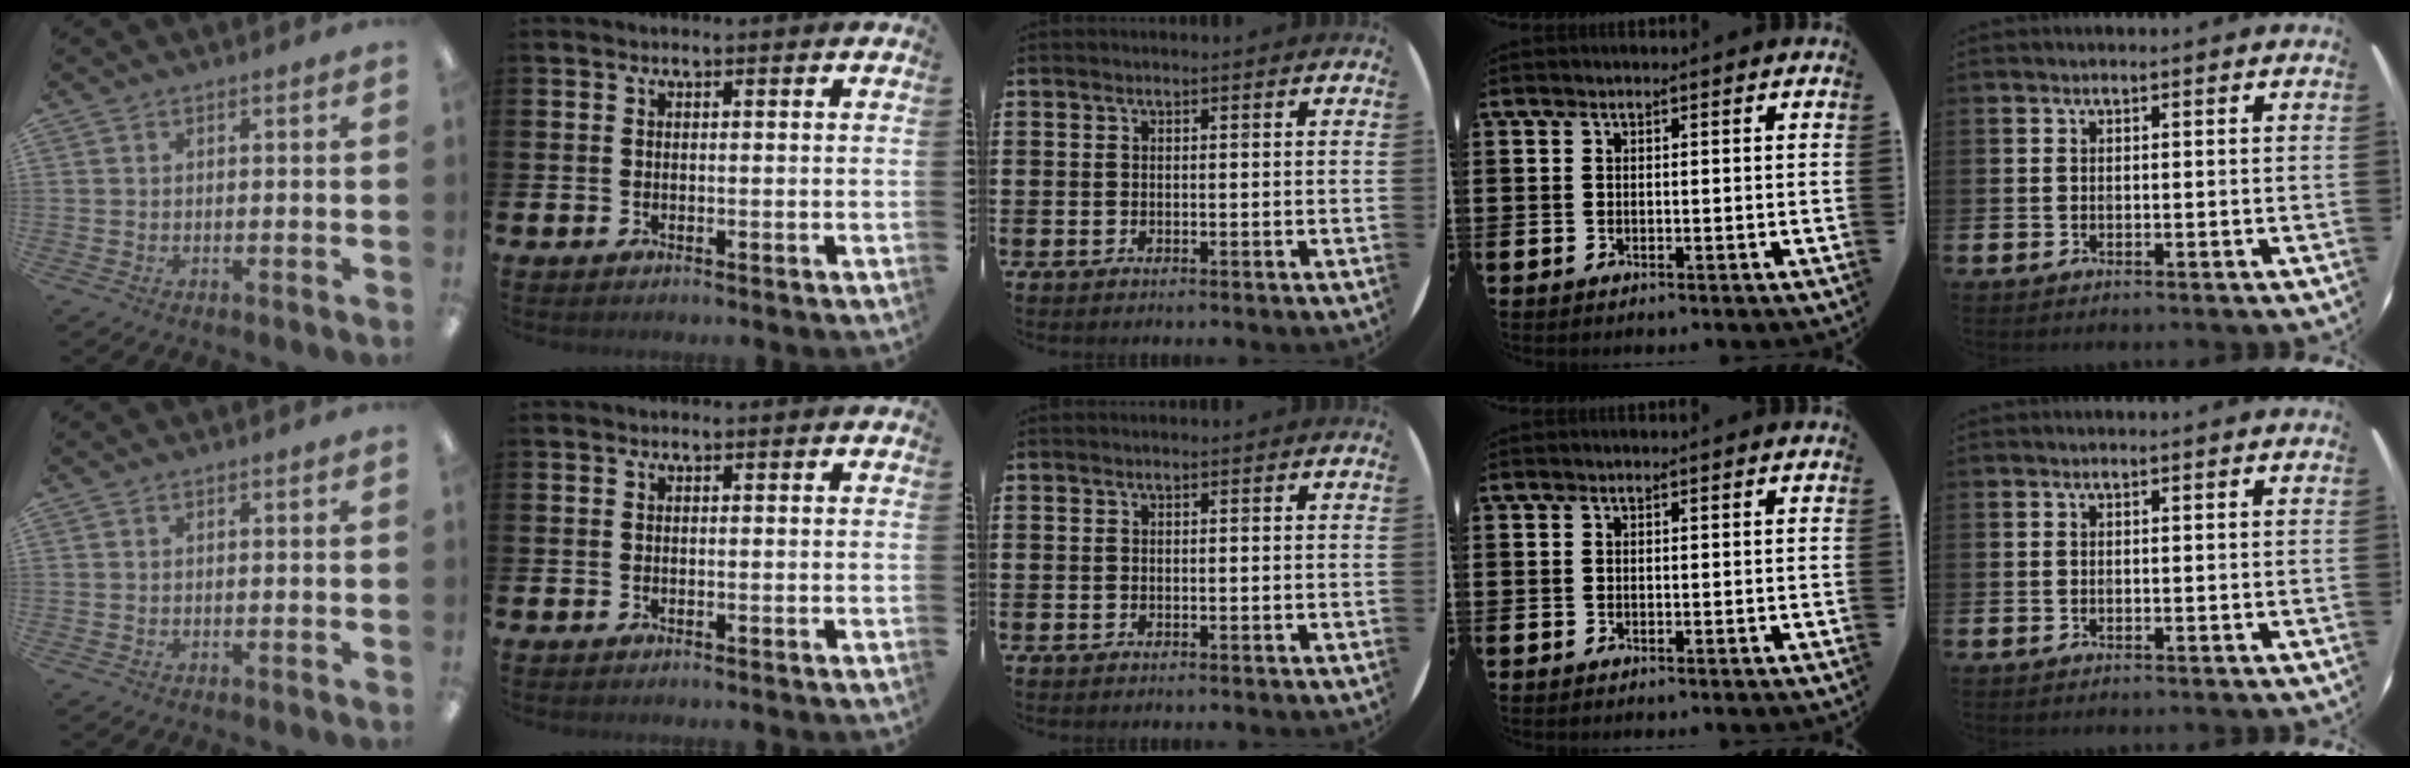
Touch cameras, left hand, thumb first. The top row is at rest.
{}